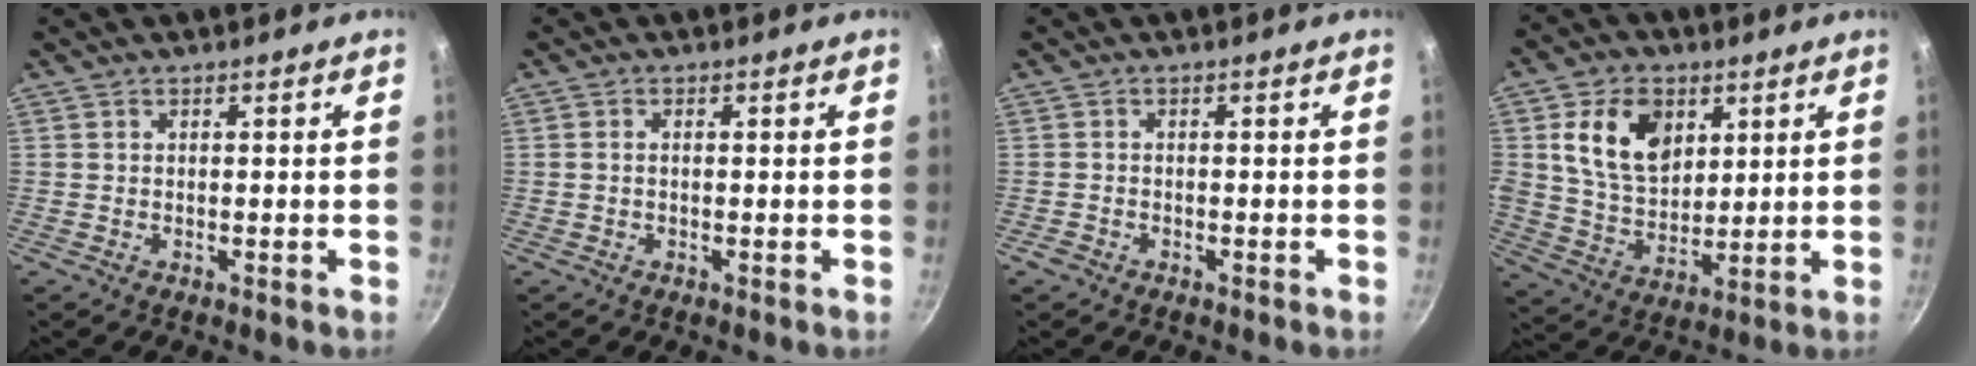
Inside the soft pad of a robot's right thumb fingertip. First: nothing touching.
{"total": 0.9, "force": [-0.1, 0.5, 0.7], "torque": [-0.017, 0.005, -0.002]}
{"total": 1.3, "force": [-0.9, 0.8, 0.4], "torque": [-0.017, 0.010, -0.016]}
{"total": 13.7, "force": [4.6, 9.6, 8.6], "torque": [-0.128, -0.018, 0.086]}